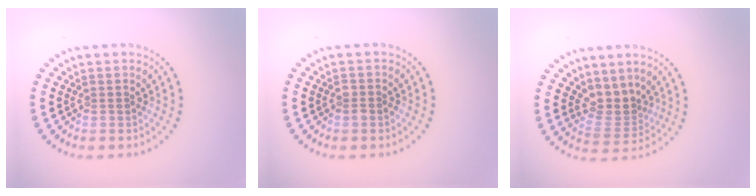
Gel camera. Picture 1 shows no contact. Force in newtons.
{"total": 1.0, "press": 1.0, "slide": 0.2}
{"total": 3.0, "press": 2.0, "slide": 2.2}